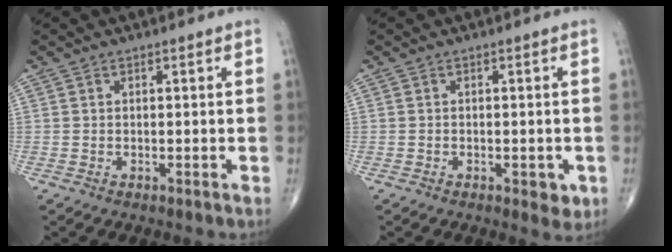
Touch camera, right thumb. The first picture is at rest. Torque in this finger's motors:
{"motor_torque": [-0.41, 0.34, -0.14, -0.11, 0.00]}